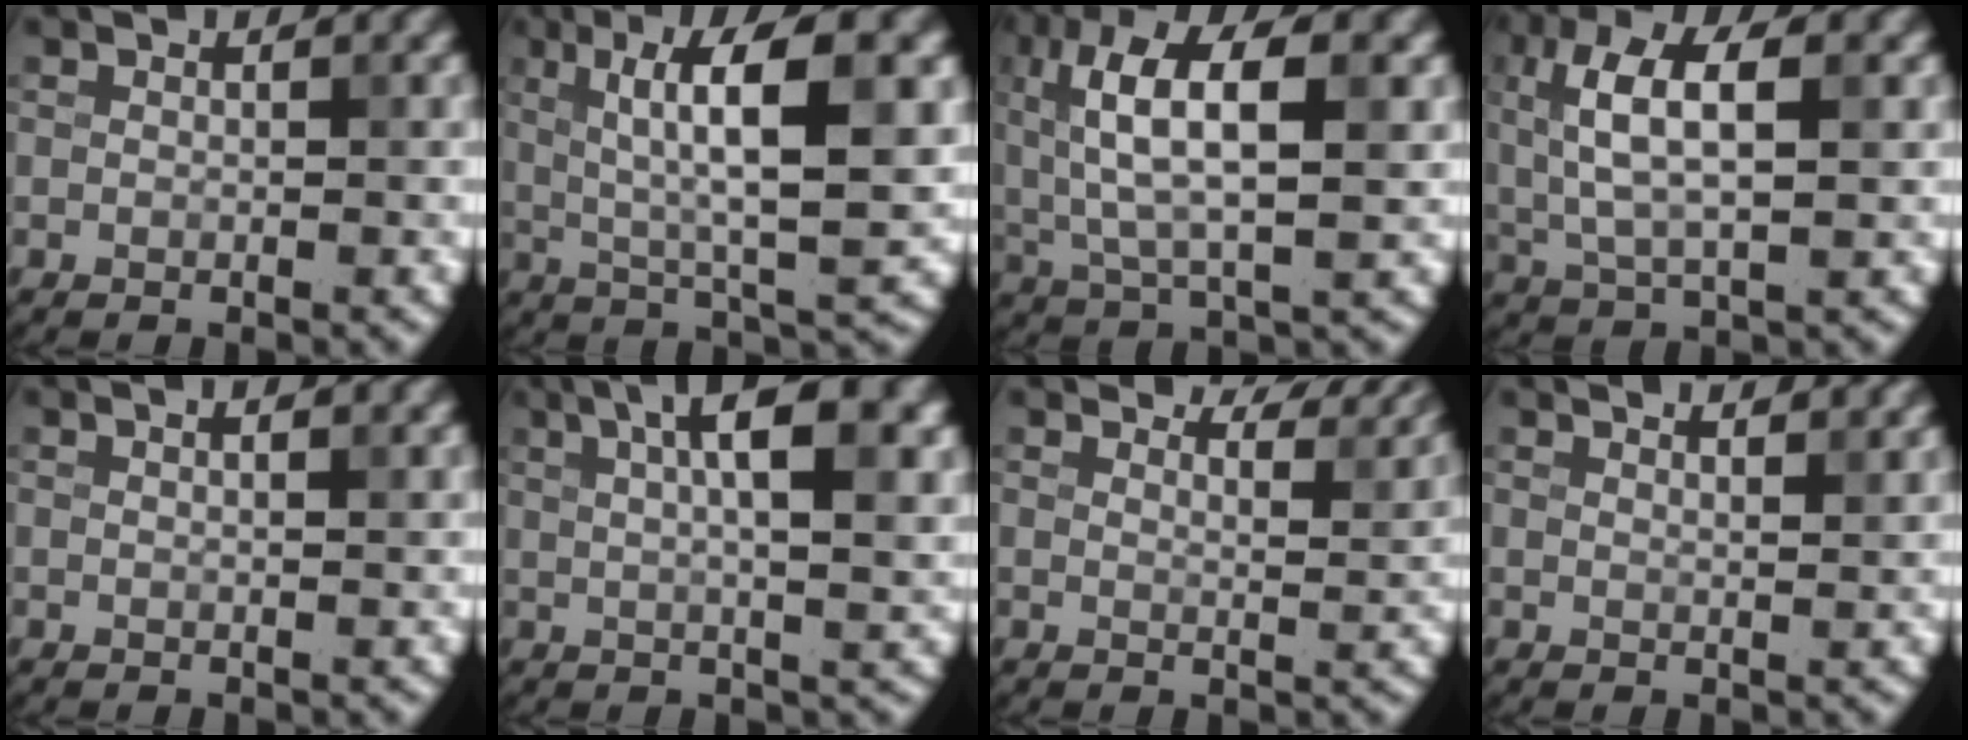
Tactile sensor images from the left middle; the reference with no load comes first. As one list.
[{"total": 9.6, "force": [2.1, 2.2, 9.1], "torque": [-0.143, 0.005, 0.037]}, {"total": 9.1, "force": [2.1, 3.3, 8.2], "torque": [-0.160, 0.015, 0.031]}, {"total": 7.0, "force": [1.5, 2.8, 6.2], "torque": [-0.128, 0.012, 0.025]}, {"total": 2.8, "force": [1.5, 1.3, 2.0], "torque": [-0.002, 0.013, -0.005]}, {"total": 7.9, "force": [2.7, 2.2, 7.1], "torque": [-0.085, 0.021, 0.033]}, {"total": 6.3, "force": [5.9, 0.9, 2.2], "torque": [-0.032, 0.010, 0.061]}, {"total": 5.7, "force": [4.4, 2.1, 2.9], "torque": [-0.014, 0.043, 0.024]}]